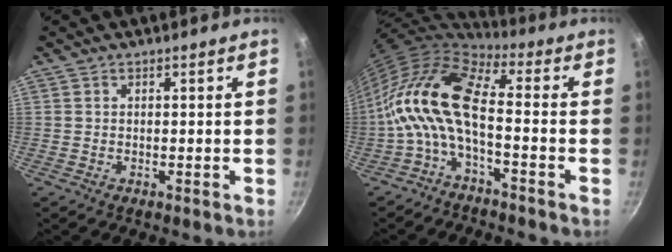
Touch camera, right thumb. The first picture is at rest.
{"total": 13.1, "force": [-2.2, 5.4, 11.7], "torque": [-0.240, 0.033, -0.057]}